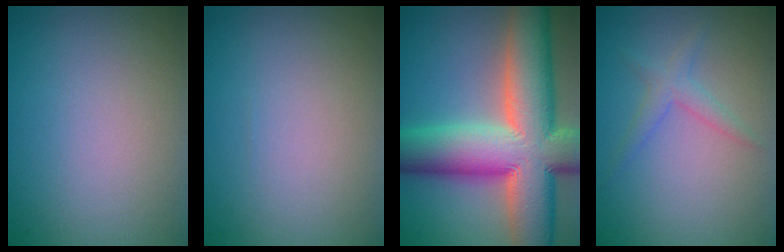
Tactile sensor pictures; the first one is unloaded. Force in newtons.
{"total": 0.0}
{"total": 15.0, "press": 15.0, "slide": 1.0}
{"total": 1.7, "press": 1.7, "slide": 0.1}